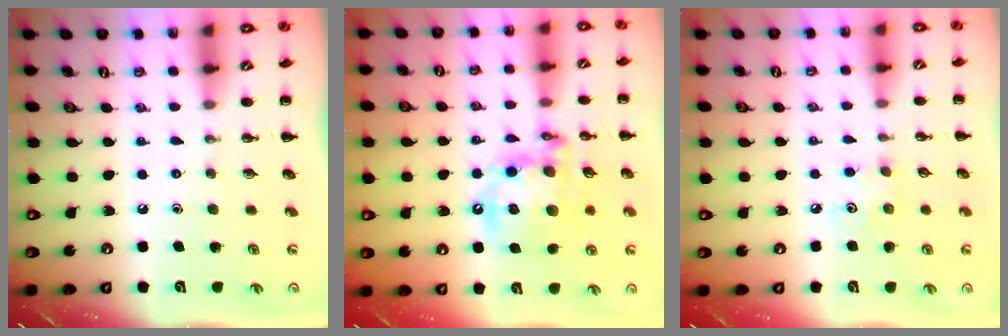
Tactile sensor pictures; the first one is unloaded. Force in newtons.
{"total": 15.8, "press": 15.4, "slide": 3.5}
{"total": 3.5, "press": 3.4, "slide": 1.0}